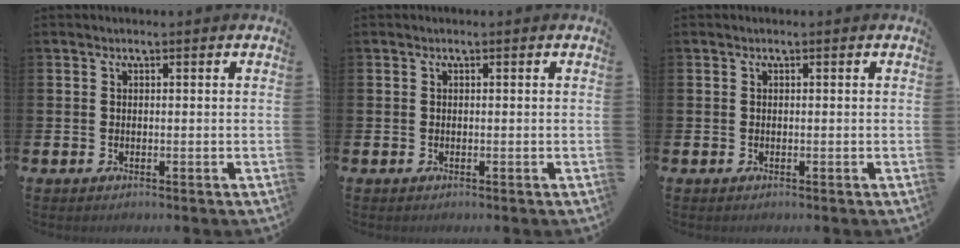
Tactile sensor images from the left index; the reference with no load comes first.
{"total": 0.0}
{"total": 0.0}